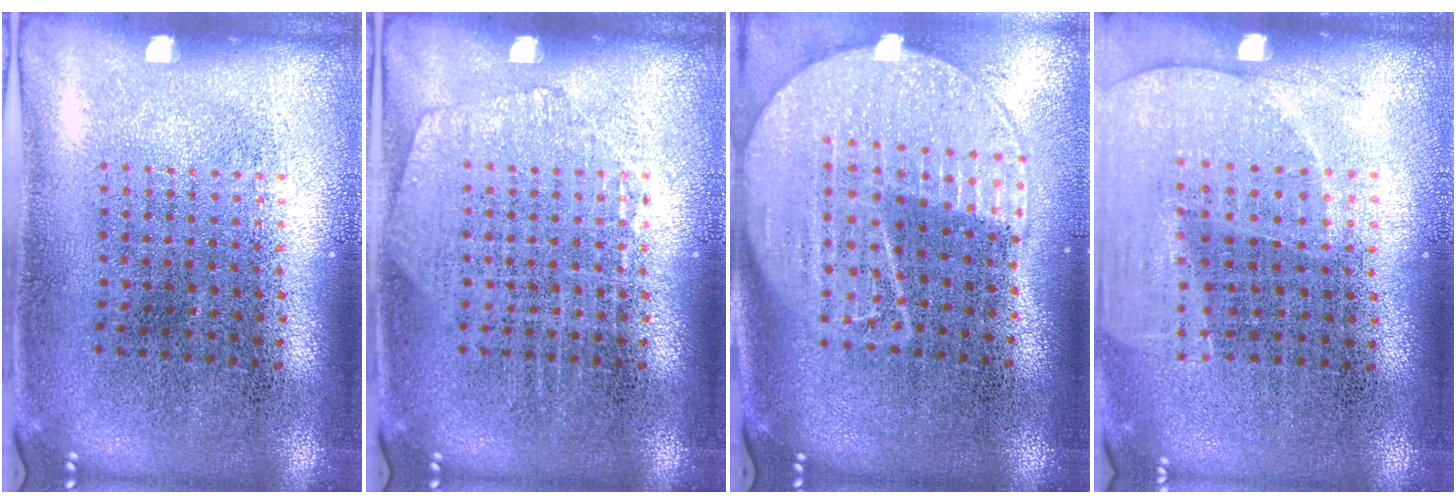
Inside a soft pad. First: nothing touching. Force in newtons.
{"total": 1.0, "press": 1.0, "slide": 0.1}
{"total": 2.1, "press": 1.9, "slide": 1.0}
{"total": 1.5, "press": 1.4, "slide": 0.3}